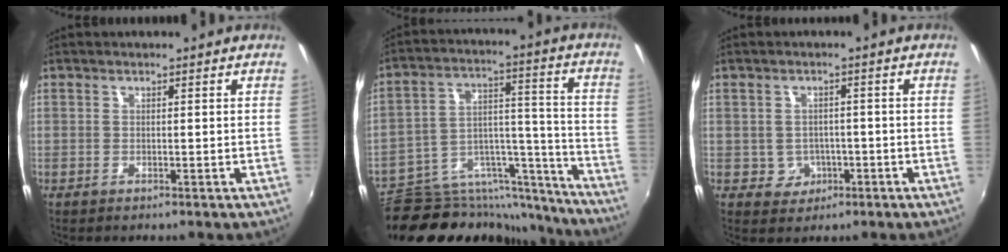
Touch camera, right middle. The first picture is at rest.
{"total": 22.3, "force": [-18.6, 9.8, 7.5], "torque": [-0.125, 0.060, -0.256]}
{"total": 4.1, "force": [-1.1, 3.9, 0.7], "torque": [-0.023, 0.007, -0.006]}